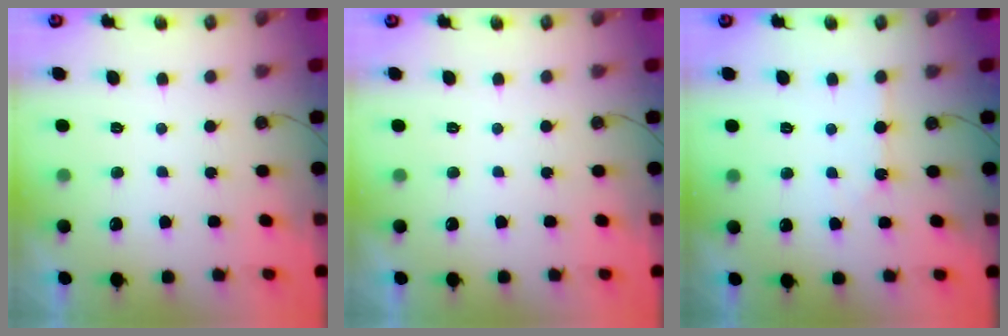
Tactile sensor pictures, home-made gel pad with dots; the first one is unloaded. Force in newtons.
{"total": 0.6, "press": 0.1, "slide": 0.5}
{"total": 1.8, "press": 1.8, "slide": 0.4}